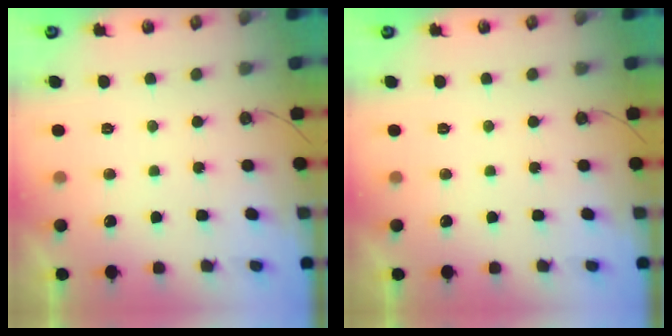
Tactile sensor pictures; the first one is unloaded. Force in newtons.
{"total": 0.0}